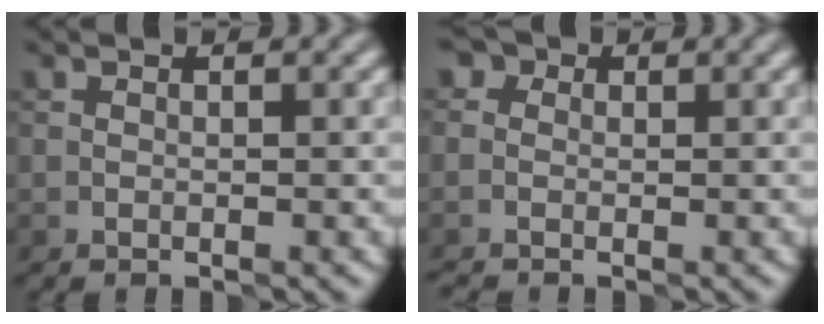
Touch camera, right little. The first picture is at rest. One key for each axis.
{"total": 2.9, "fx": 0.2, "fy": 2.5, "fz": 1.4, "tx": -0.020, "ty": 0.015, "tz": -0.024}